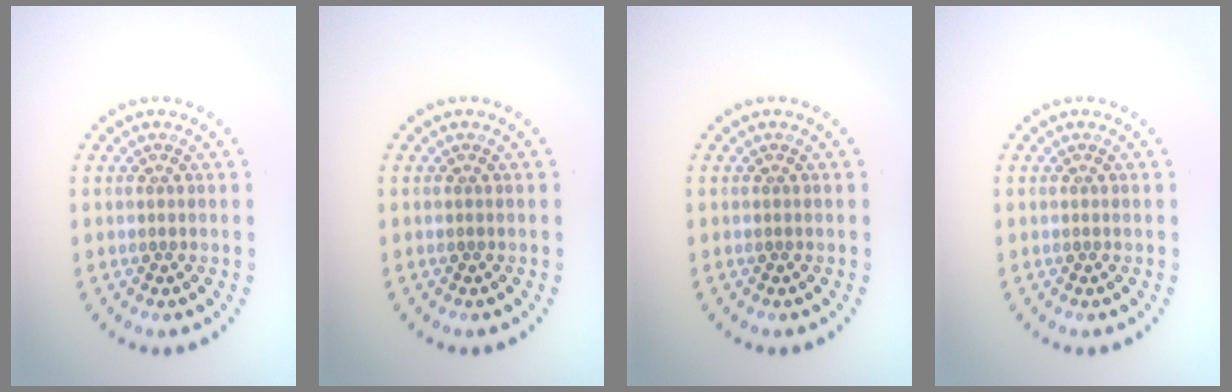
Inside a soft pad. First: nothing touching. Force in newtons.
{"total": 0.0}
{"total": 0.0}
{"total": 0.0}